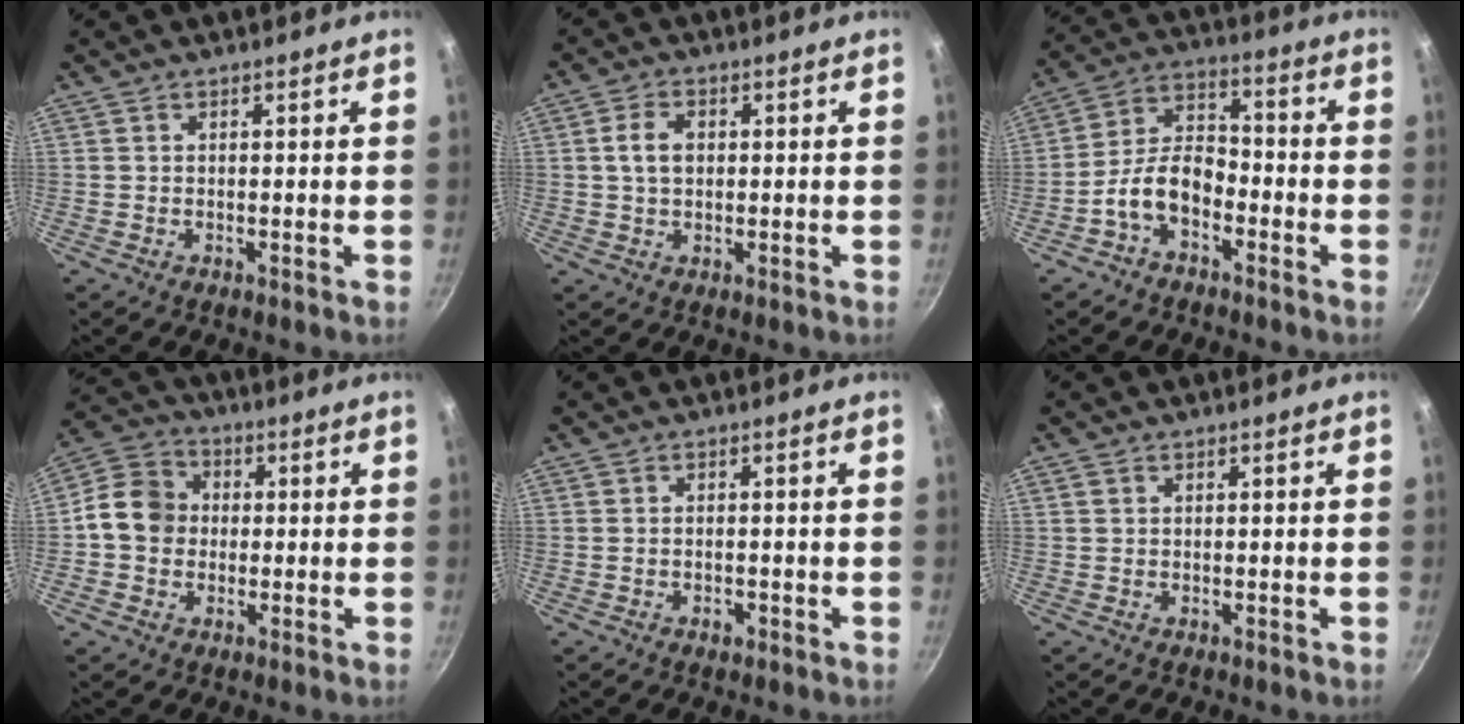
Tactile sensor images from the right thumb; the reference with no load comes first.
{"total": 4.6, "force": [0.5, 3.2, 3.2], "torque": [-0.050, 0.007, 0.007]}
{"total": 9.5, "force": [-4.4, 5.6, 6.3], "torque": [-0.098, 0.053, -0.093]}
{"total": 9.8, "force": [-0.3, 8.5, 4.8], "torque": [-0.054, 0.022, -0.027]}
{"total": 1.0, "force": [-0.4, 0.6, 0.7], "torque": [-0.012, 0.002, -0.007]}
{"total": 0.8, "force": [0.3, 0.7, 0.3], "torque": [-0.004, 0.002, 0.004]}